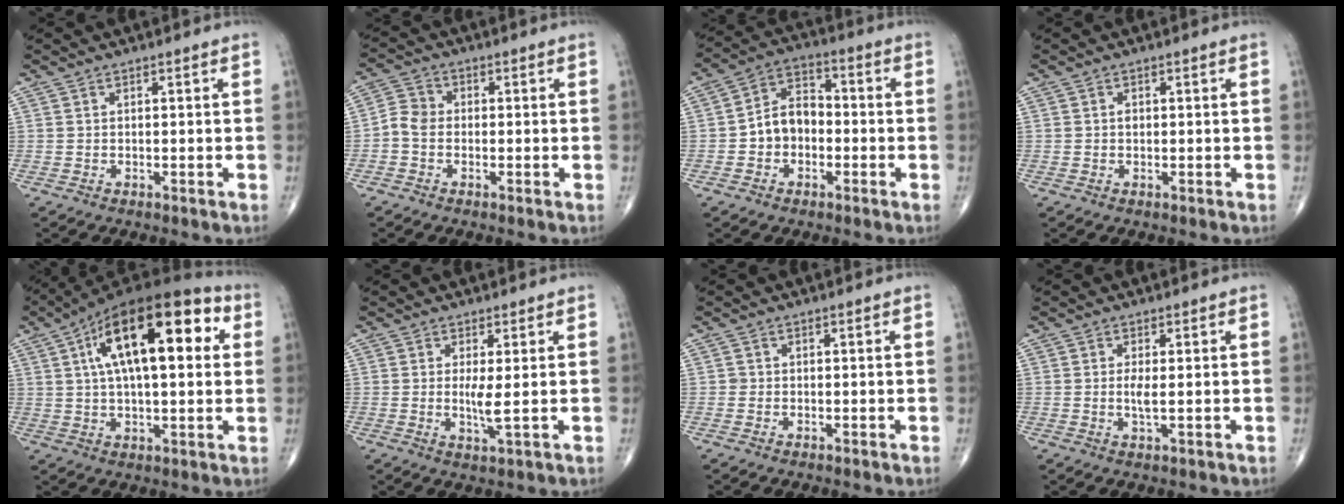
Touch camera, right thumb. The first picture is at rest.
{"total": 4.0, "force": [-1.0, 3.2, 2.1], "torque": [-0.034, 0.012, -0.031]}
{"total": 8.0, "force": [-1.4, 6.0, 5.1], "torque": [-0.066, 0.034, -0.039]}
{"total": 0.7, "force": [0.0, 0.5, 0.4], "torque": [-0.007, -0.001, -0.001]}
{"total": 22.7, "force": [6.3, 9.5, 19.6], "torque": [-0.307, 0.020, 0.091]}
{"total": 3.2, "force": [0.3, 0.1, 3.2], "torque": [-0.074, -0.014, 0.008]}
{"total": 0.5, "force": [-0.1, 0.5, 0.0], "torque": [0.002, 0.003, -0.002]}
{"total": 2.3, "force": [0.1, 0.3, 2.3], "torque": [-0.055, -0.008, 0.002]}